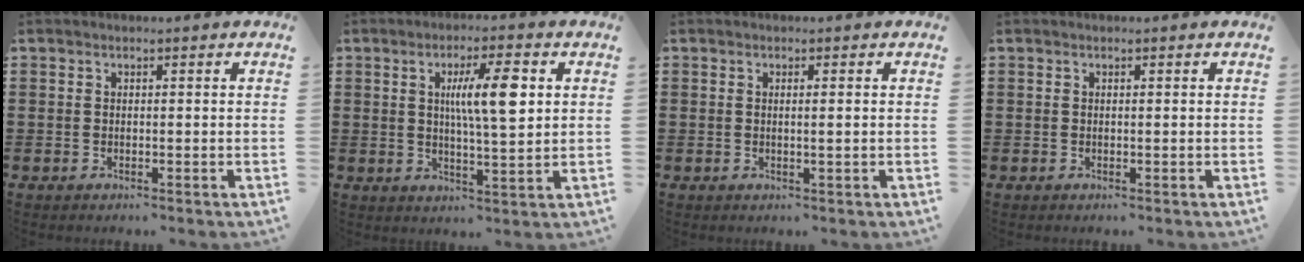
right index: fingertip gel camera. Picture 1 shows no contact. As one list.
[{"total": 8.5, "force": [2.2, 1.6, 8.0], "torque": [-0.150, 0.001, 0.031]}, {"total": 0.9, "force": [0.1, -0.3, 0.9], "torque": [-0.016, -0.005, 0.001]}, {"total": 0.0}]